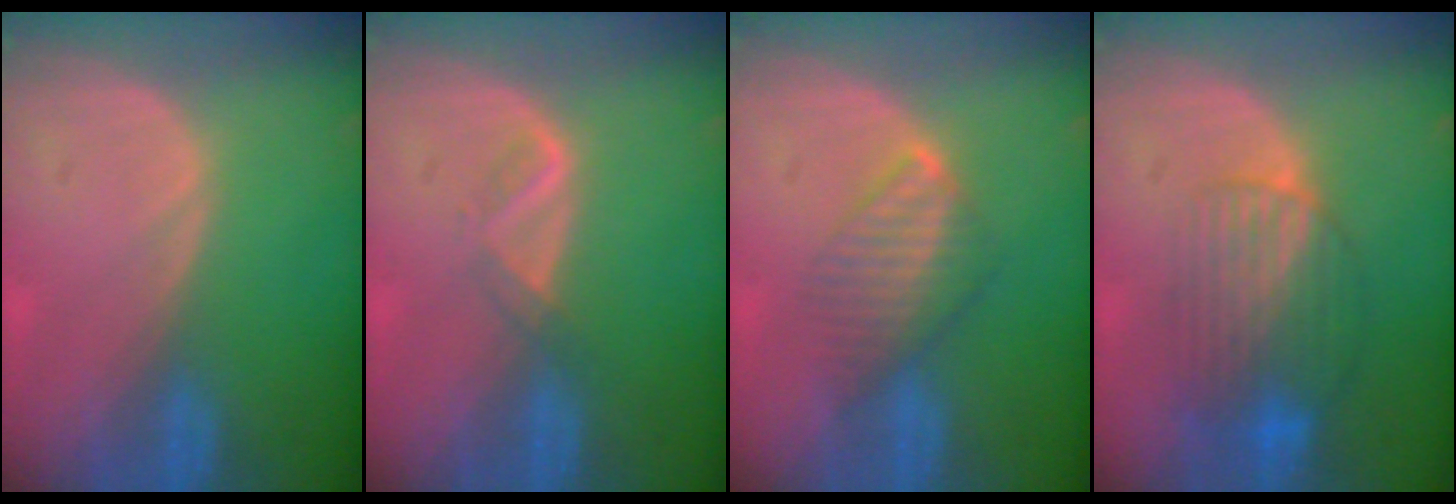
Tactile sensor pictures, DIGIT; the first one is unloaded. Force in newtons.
{"total": 2.1, "press": 2.0, "slide": 0.6}
{"total": 4.9, "press": 4.8, "slide": 0.8}
{"total": 8.5, "press": 7.3, "slide": 4.3}